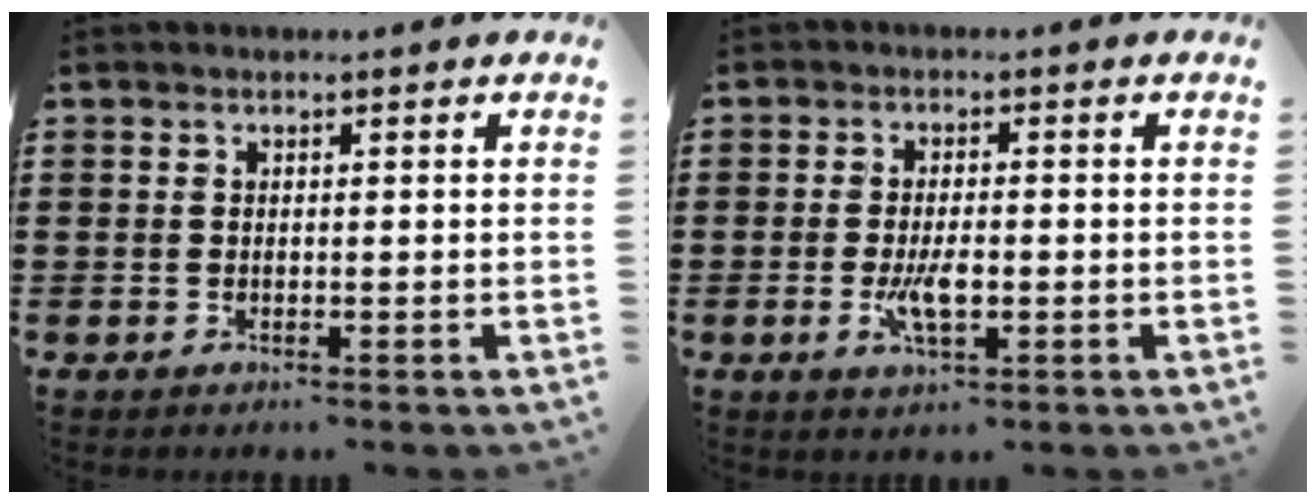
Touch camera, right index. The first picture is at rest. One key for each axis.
{"total": 4.7, "fx": -1.1, "fy": 1.7, "fz": 4.3, "tx": -0.085, "ty": 0.000, "tz": -0.022}